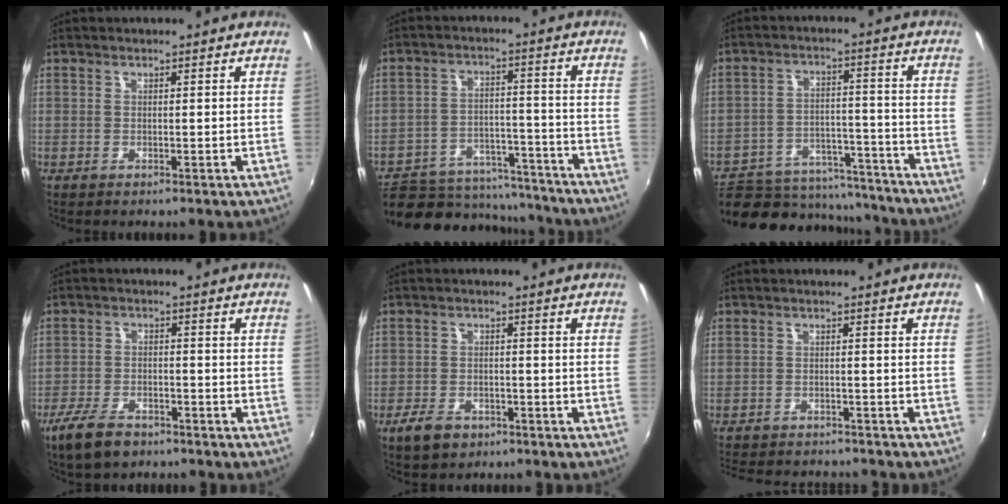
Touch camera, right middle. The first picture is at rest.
{"total": 16.8, "force": [-13.8, 8.0, 5.5], "torque": [-0.123, 0.022, -0.176]}
{"total": 18.2, "force": [-14.7, 8.6, 6.3], "torque": [-0.138, 0.021, -0.187]}
{"total": 7.2, "force": [-4.9, 3.9, 3.5], "torque": [-0.098, -0.007, -0.085]}
{"total": 5.6, "force": [-3.7, 3.3, 2.7], "torque": [-0.073, -0.002, -0.059]}
{"total": 11.2, "force": [-10.1, 3.2, 3.7], "torque": [-0.093, -0.013, -0.149]}